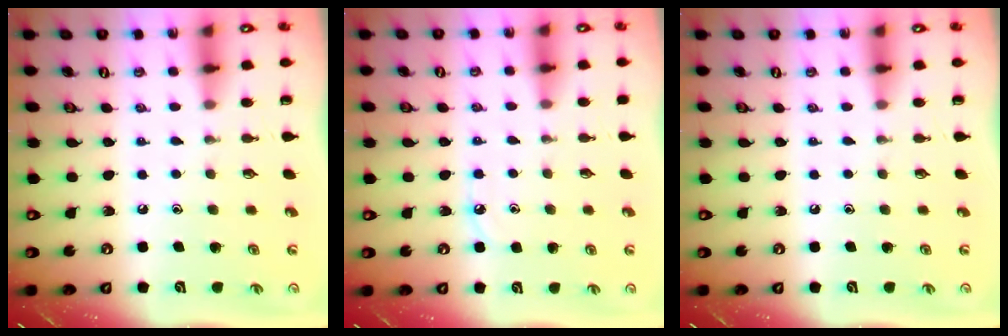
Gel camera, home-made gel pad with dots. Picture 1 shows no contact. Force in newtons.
{"total": 4.6, "press": 4.6, "slide": 0.3}
{"total": 0.0}